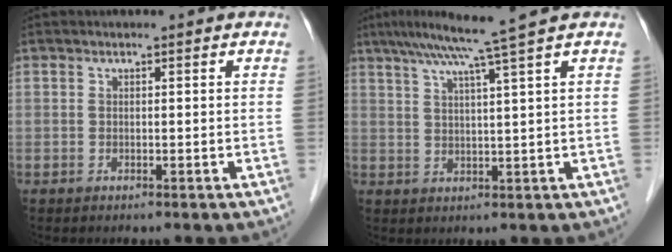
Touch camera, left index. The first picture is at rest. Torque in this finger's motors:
{"motor_torque": [0.48, -0.54, 0.21, 0.08]}